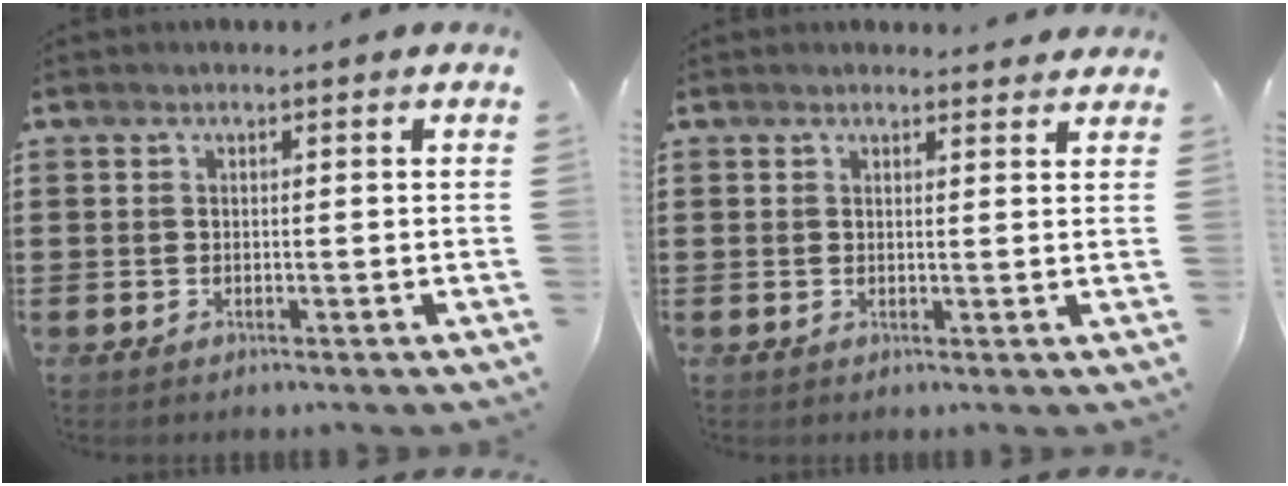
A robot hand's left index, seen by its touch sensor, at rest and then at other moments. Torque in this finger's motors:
{"motor_torque": [1.05, -1.09, 0.36, 0.00]}